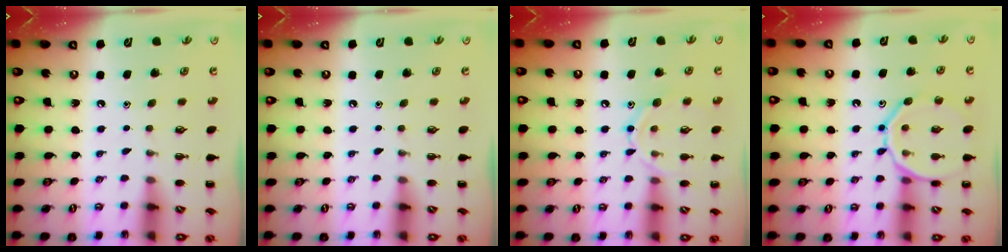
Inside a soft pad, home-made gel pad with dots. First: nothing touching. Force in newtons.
{"total": 0.0}
{"total": 9.9, "press": 9.9, "slide": 1.0}
{"total": 14.7, "press": 14.7, "slide": 1.1}